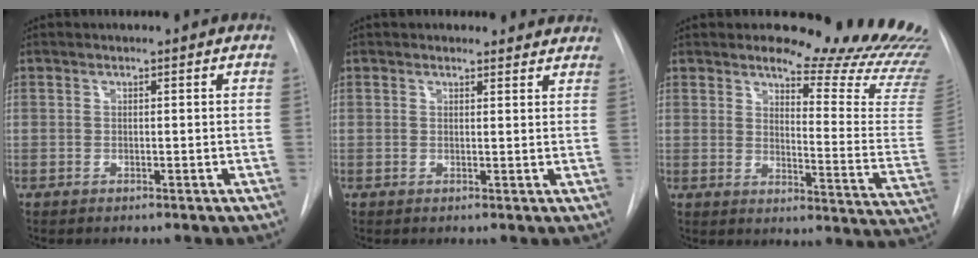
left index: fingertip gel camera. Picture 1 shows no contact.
{"total": 3.8, "force": [3.6, 1.4, 0.1], "torque": [0.013, -0.008, 0.018]}
{"total": 19.0, "force": [18.3, 1.0, 5.0], "torque": [-0.057, -0.170, 0.195]}